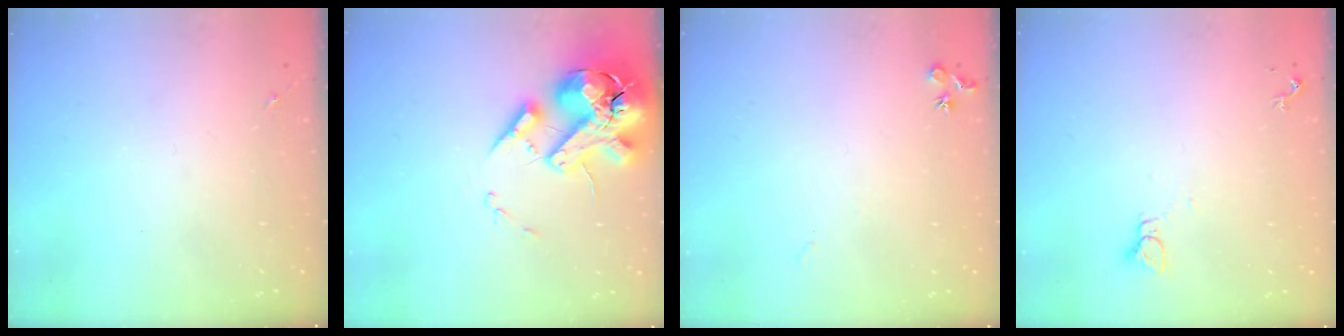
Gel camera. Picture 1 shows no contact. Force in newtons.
{"total": 20.7, "press": 20.4, "slide": 3.5}
{"total": 6.6, "press": 6.6, "slide": 0.6}
{"total": 2.2, "press": 2.2, "slide": 0.1}